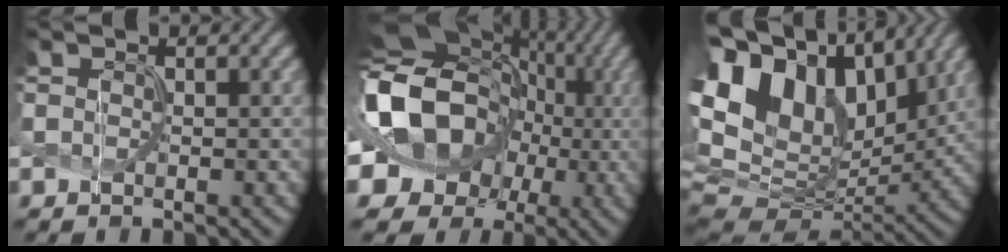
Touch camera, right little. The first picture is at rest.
{"total": 15.8, "force": [-1.3, 13.4, 8.3], "torque": [-0.159, 0.004, -0.062]}
{"total": 16.0, "force": [6.1, 10.3, 10.6], "torque": [-0.224, 0.027, 0.114]}